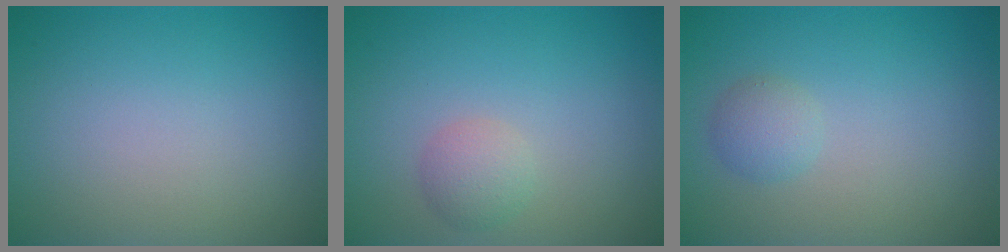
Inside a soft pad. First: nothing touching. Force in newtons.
{"total": 1.8, "press": 1.8, "slide": 0.1}
{"total": 1.6, "press": 1.6, "slide": 0.1}